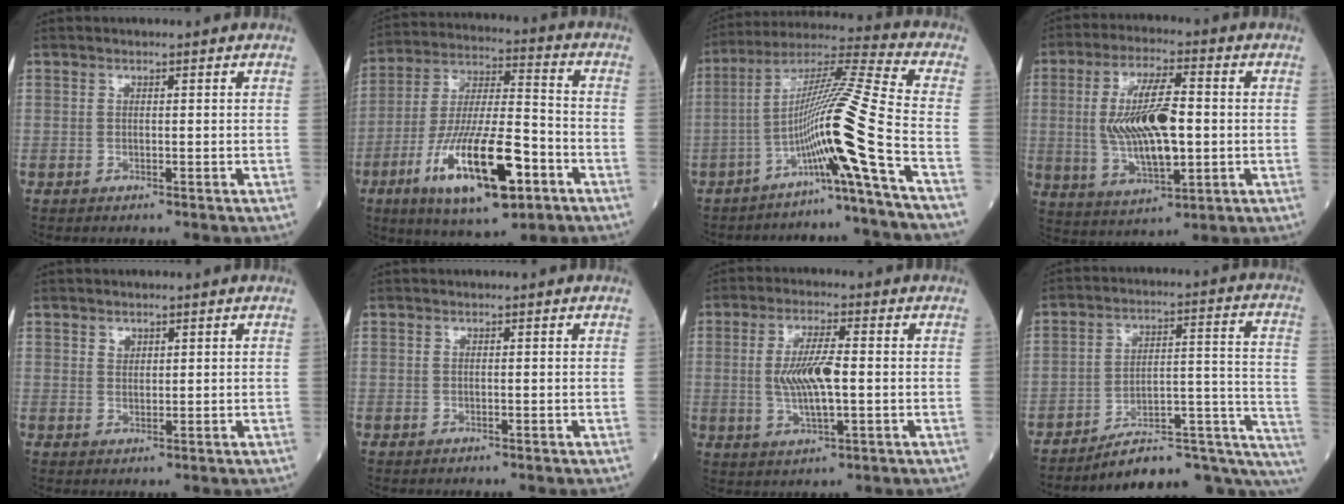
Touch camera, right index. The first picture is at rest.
{"total": 18.3, "force": [-8.0, 4.4, 15.9], "torque": [-0.312, -0.019, -0.131]}
{"total": 11.7, "force": [-5.2, -2.9, 10.1], "torque": [-0.183, 0.011, -0.099]}
{"total": 12.7, "force": [-0.1, 3.6, 12.1], "torque": [-0.239, 0.001, 0.003]}
{"total": 1.4, "force": [0.9, 0.9, 0.5], "torque": [-0.003, -0.004, 0.015]}
{"total": 0.0}
{"total": 7.4, "force": [-0.1, 1.4, 7.3], "torque": [-0.149, -0.001, -0.001]}
{"total": 16.5, "force": [-13.5, 4.4, 8.4], "torque": [-0.045, 0.080, -0.181]}